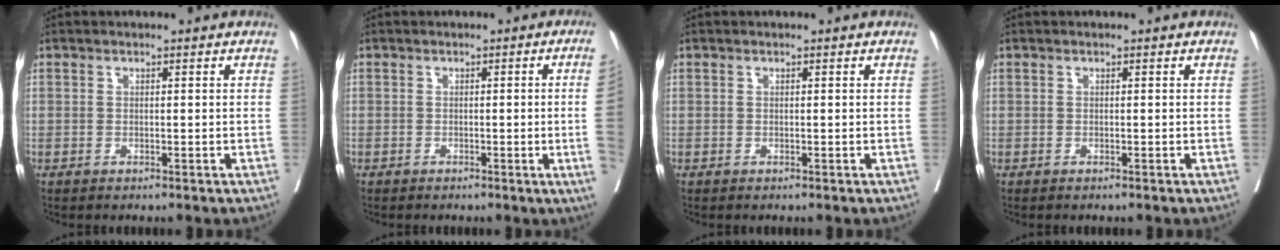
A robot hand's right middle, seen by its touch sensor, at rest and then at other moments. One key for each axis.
{"total": 5.4, "fx": -0.7, "fy": -2.1, "fz": 4.9, "tx": -0.053, "ty": -0.012, "tz": -0.008}
{"total": 0.0}
{"total": 0.0}